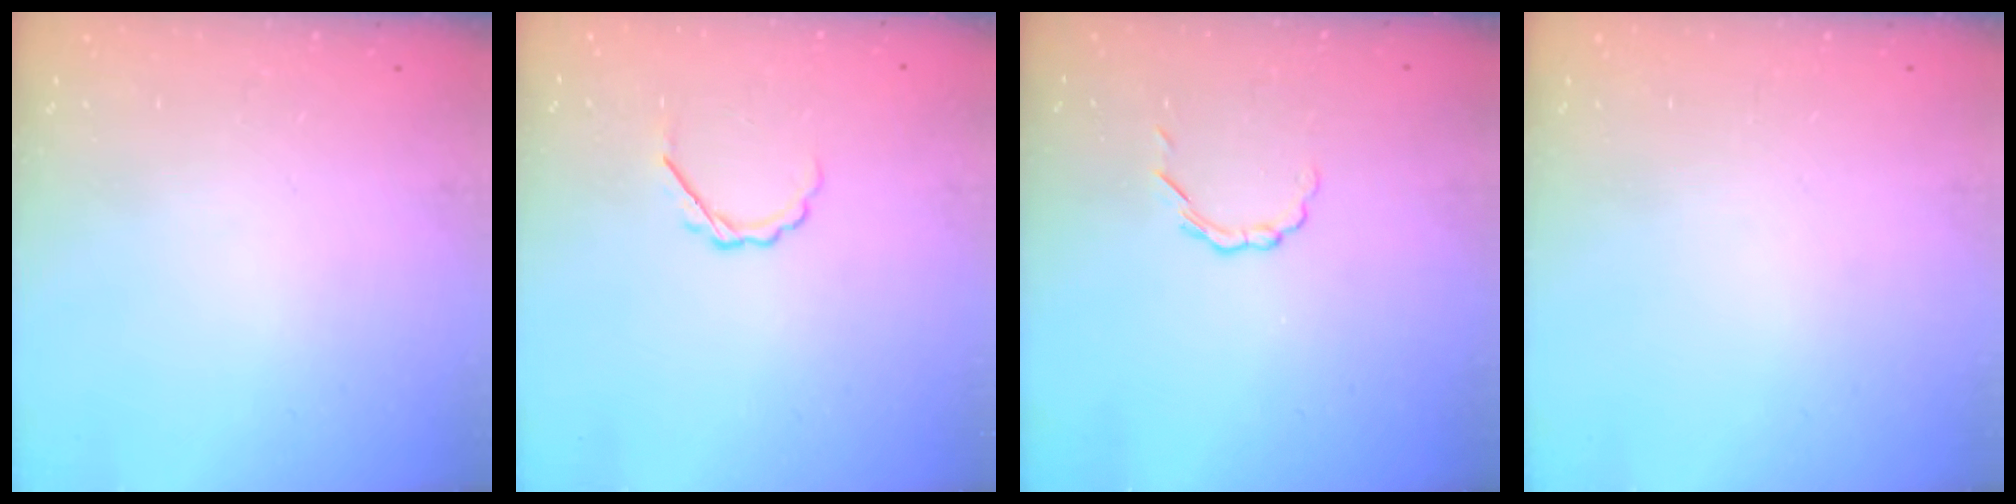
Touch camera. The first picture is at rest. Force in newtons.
{"total": 2.9, "press": 2.7, "slide": 0.9}
{"total": 2.4, "press": 2.2, "slide": 0.8}
{"total": 0.0}